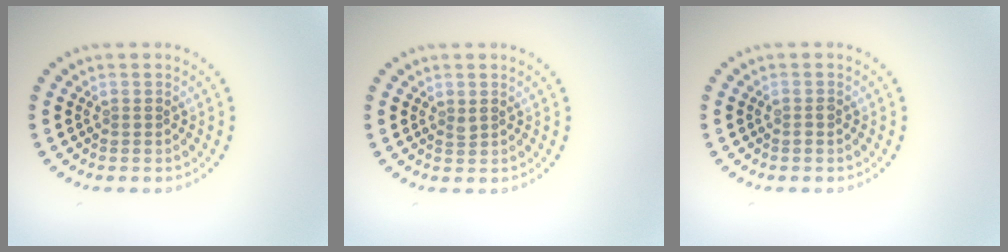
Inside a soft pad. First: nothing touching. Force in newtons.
{"total": 0.6, "press": 0.5, "slide": 0.3}
{"total": 0.7, "press": 0.7, "slide": 0.3}